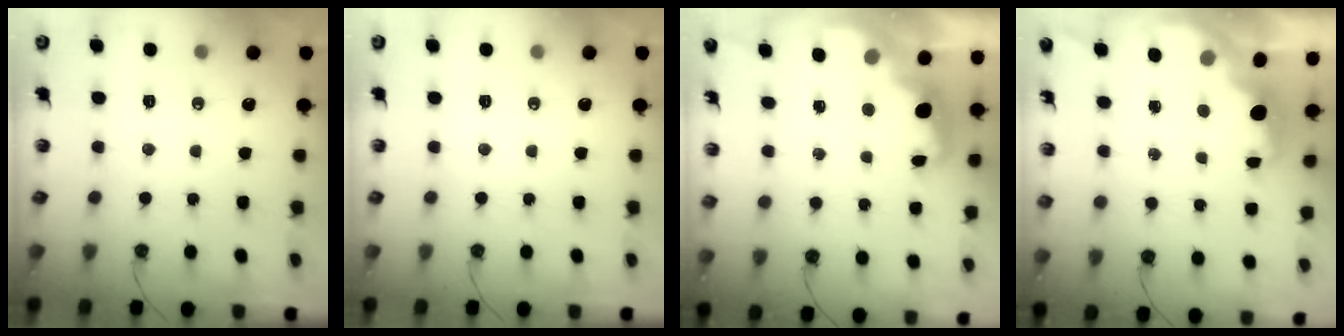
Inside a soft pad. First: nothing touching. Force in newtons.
{"total": 0.0}
{"total": 2.8, "press": 2.7, "slide": 0.7}
{"total": 2.0, "press": 2.0, "slide": 0.5}